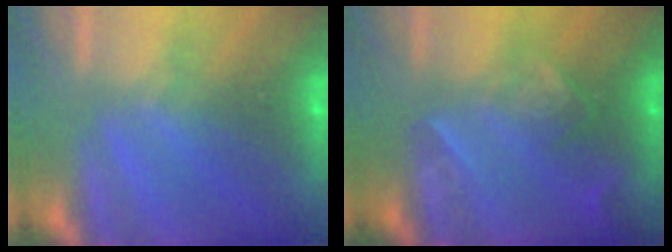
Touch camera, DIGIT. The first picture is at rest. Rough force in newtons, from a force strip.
{"total": 2.4}